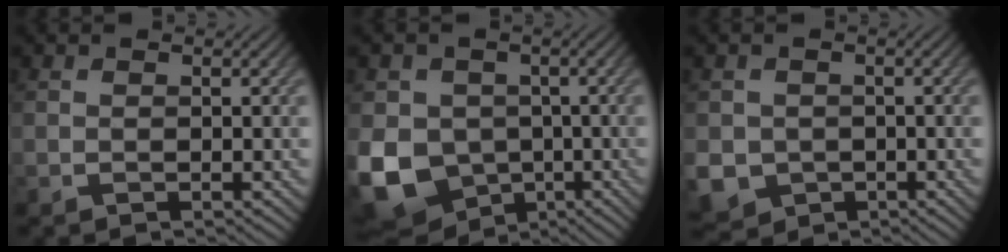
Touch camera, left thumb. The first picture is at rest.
{"total": 12.6, "force": [-3.4, 10.5, 6.1], "torque": [-0.166, -0.039, -0.073]}
{"total": 5.0, "force": [-1.2, 4.5, 1.8], "torque": [-0.058, -0.030, -0.020]}